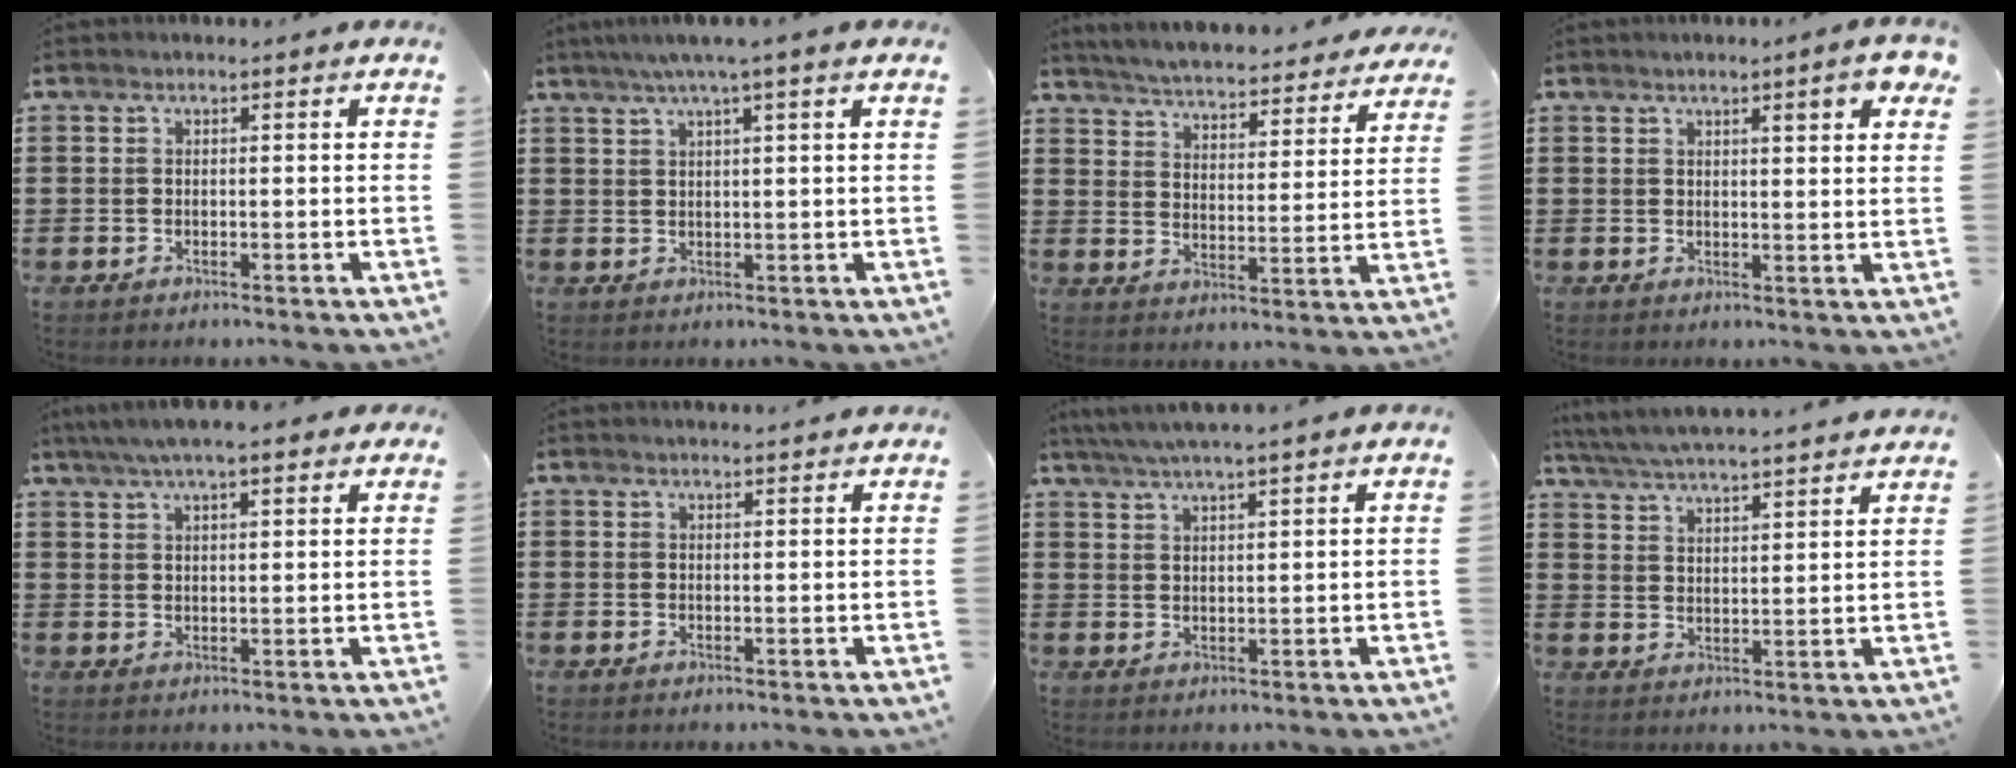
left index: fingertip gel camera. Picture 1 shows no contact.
{"total": 3.2, "force": [1.9, -0.5, 2.6], "torque": [-0.052, 0.002, 0.032]}
{"total": 4.9, "force": [4.8, -0.5, 0.4], "torque": [-0.033, -0.040, 0.079]}
{"total": 4.5, "force": [3.1, 0.1, 3.2], "torque": [-0.053, -0.009, 0.049]}
{"total": 5.2, "force": [4.1, 0.7, 3.2], "torque": [-0.070, 0.001, 0.074]}
{"total": 1.3, "force": [1.3, -0.1, 0.2], "torque": [-0.006, -0.001, 0.024]}
{"total": 3.7, "force": [3.3, -0.4, 1.8], "torque": [-0.042, -0.006, 0.059]}
{"total": 5.1, "force": [4.9, -0.5, 1.1], "torque": [-0.043, -0.032, 0.083]}